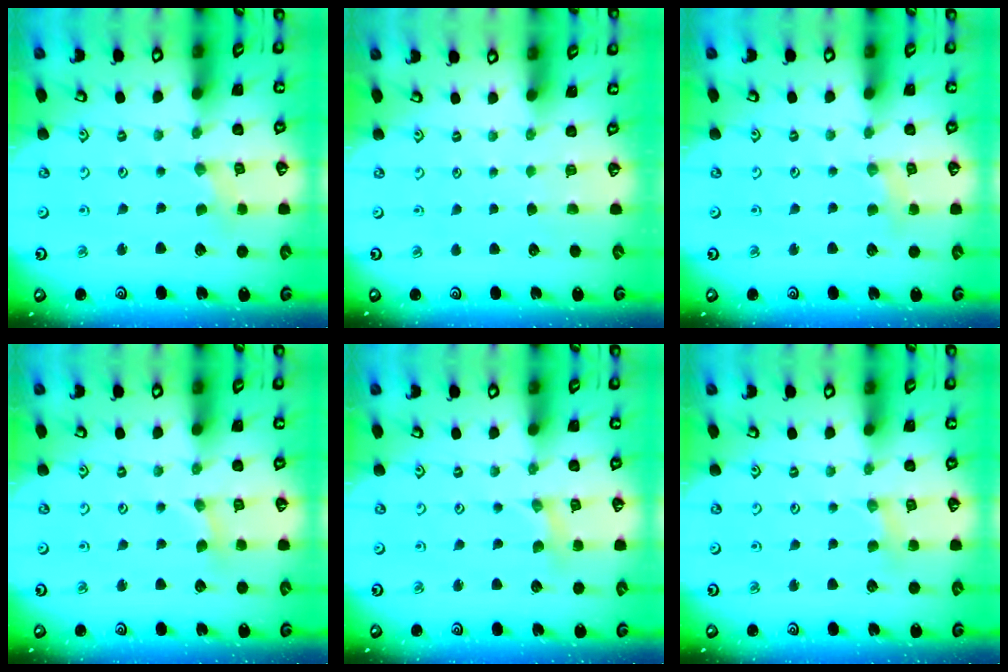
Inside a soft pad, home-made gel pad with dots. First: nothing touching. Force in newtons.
{"total": 0.0}
{"total": 3.7, "press": 3.6, "slide": 0.6}
{"total": 1.6, "press": 1.6, "slide": 0.4}
{"total": 2.1, "press": 2.1, "slide": 0.4}
{"total": 2.5, "press": 2.5, "slide": 0.4}